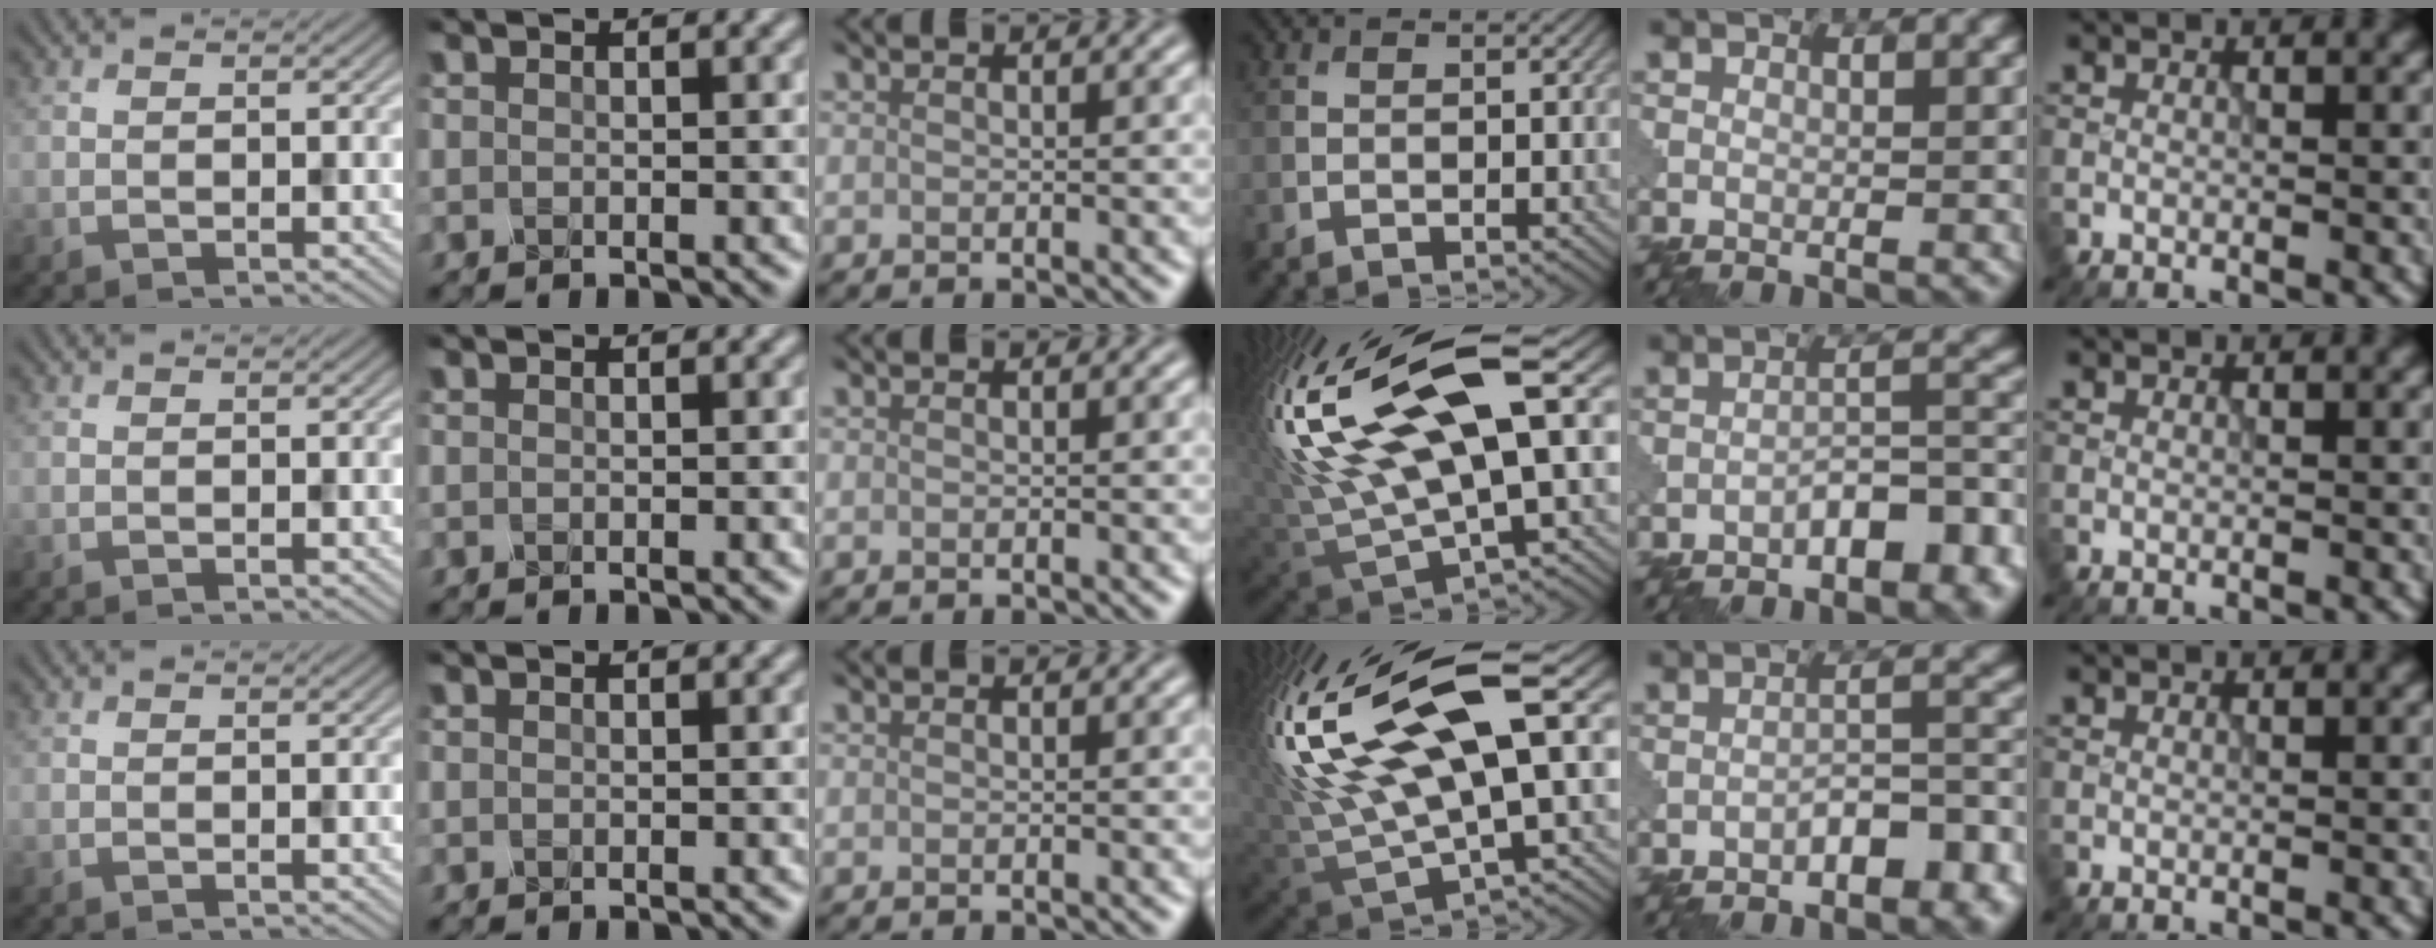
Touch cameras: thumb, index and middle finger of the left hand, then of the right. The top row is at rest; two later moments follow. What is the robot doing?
{"motion": "shake", "object": "salt shaker"}